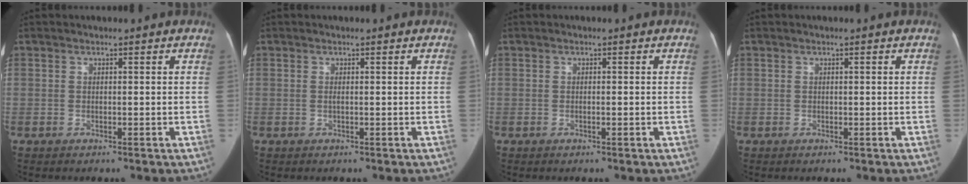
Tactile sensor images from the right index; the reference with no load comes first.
{"total": 0.6, "force": [0.0, 0.2, 0.5], "torque": [-0.013, 0.000, 0.000]}
{"total": 0.7, "force": [-0.2, 0.2, 0.7], "torque": [-0.014, 0.004, -0.002]}
{"total": 0.0}